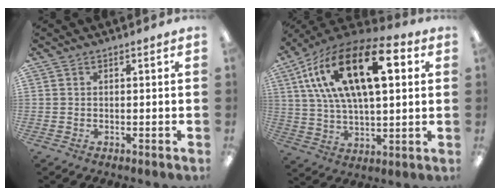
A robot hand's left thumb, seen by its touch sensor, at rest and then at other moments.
{"total": 23.1, "force": [9.6, 10.7, 18.1], "torque": [-0.343, -0.026, 0.152]}